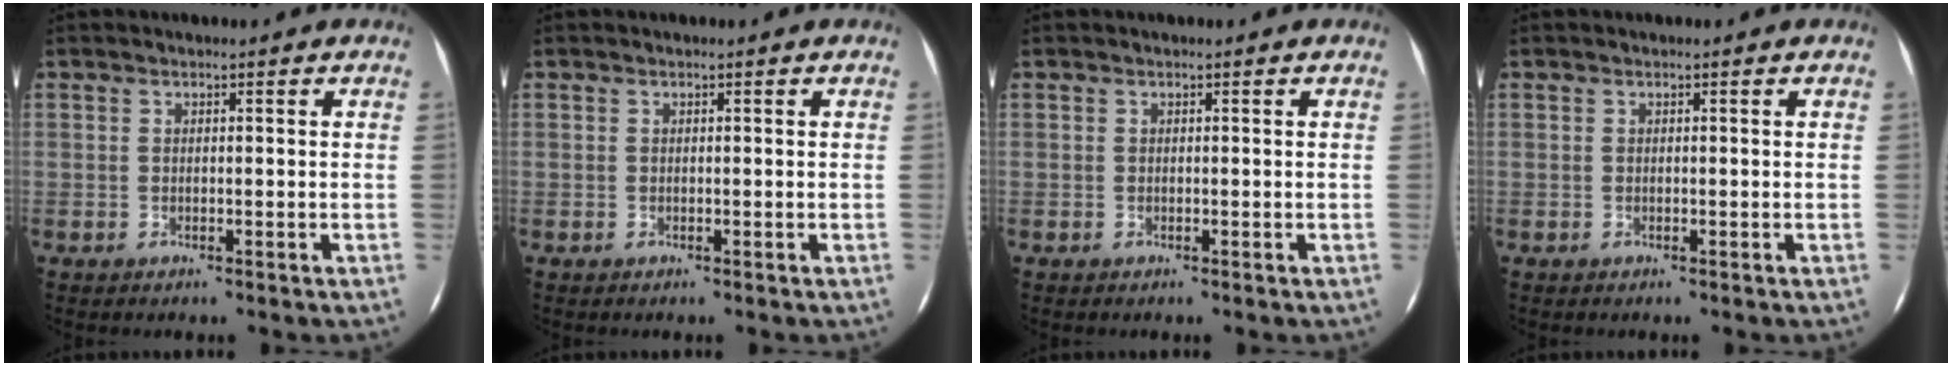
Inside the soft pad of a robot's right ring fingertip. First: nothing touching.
{"total": 0.0}
{"total": 0.0}
{"total": 0.0}